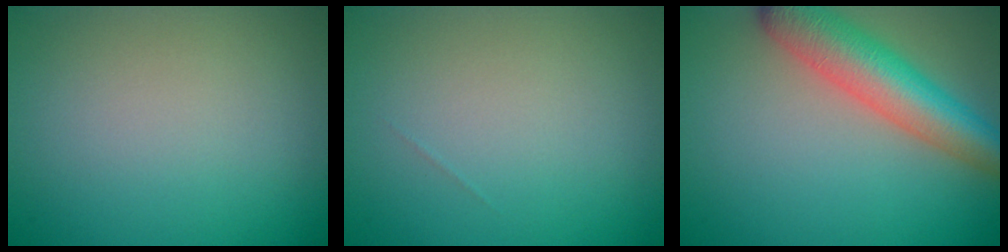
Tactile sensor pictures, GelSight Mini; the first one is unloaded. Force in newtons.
{"total": 0.0}
{"total": 6.8, "press": 6.8, "slide": 0.4}